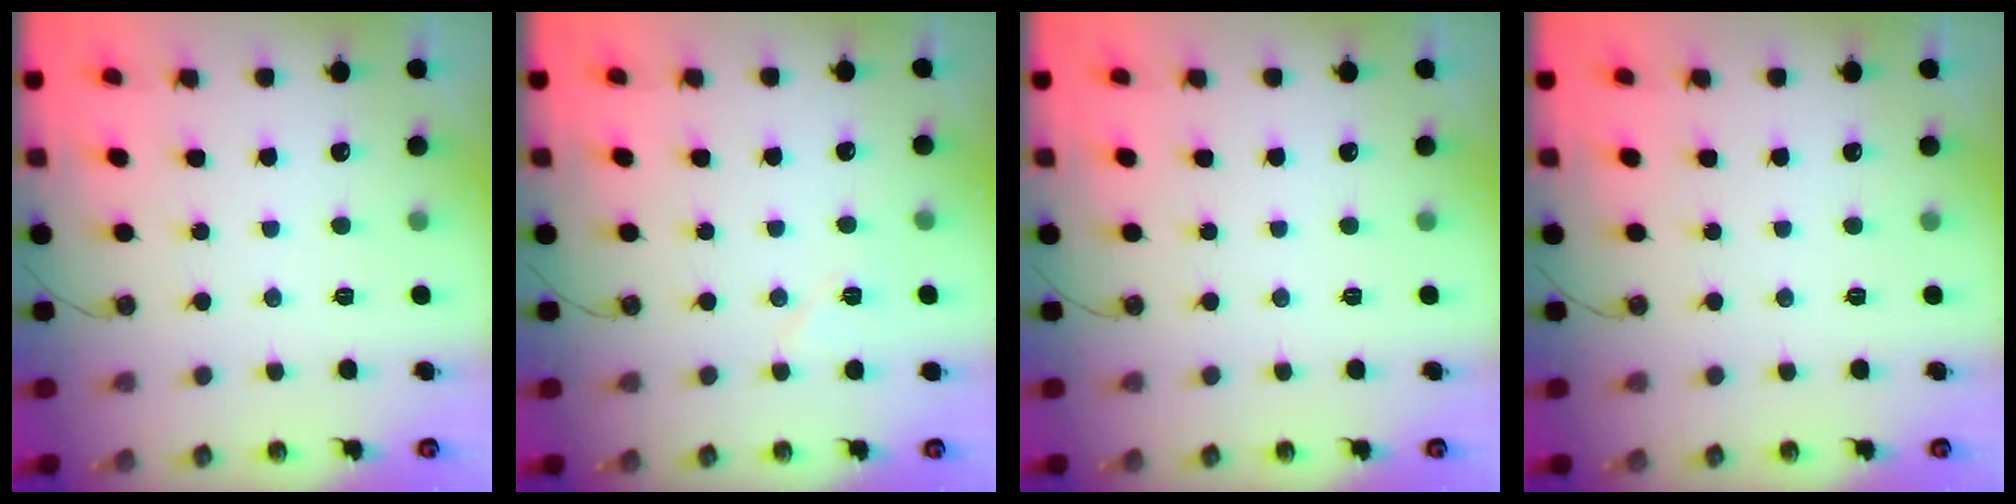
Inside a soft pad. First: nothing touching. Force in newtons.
{"total": 5.4, "press": 5.0, "slide": 1.8}
{"total": 0.0}
{"total": 0.0}